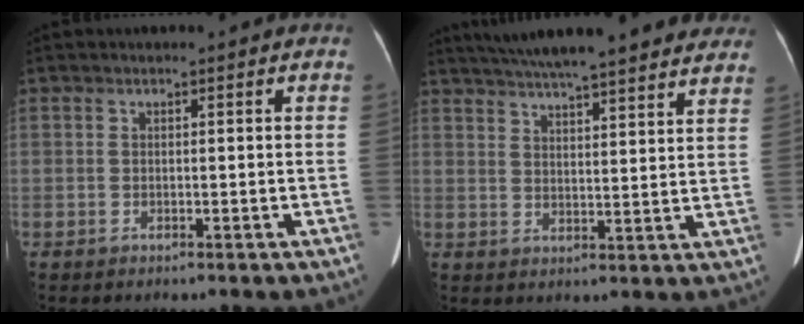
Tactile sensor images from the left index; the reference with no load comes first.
{"total": 23.6, "force": [20.5, 3.3, 11.3], "torque": [-0.184, 0.015, 0.263]}